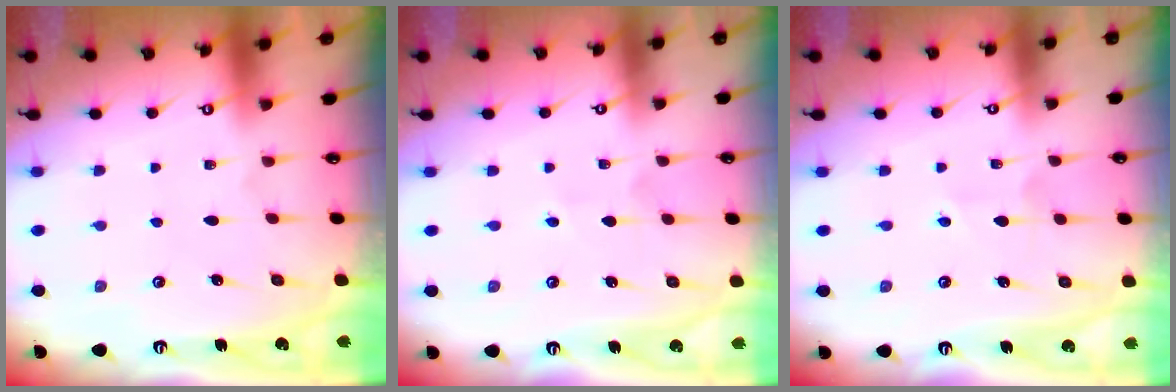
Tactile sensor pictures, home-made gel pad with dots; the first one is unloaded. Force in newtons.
{"total": 2.2, "press": 2.0, "slide": 0.8}
{"total": 3.7, "press": 3.5, "slide": 1.2}